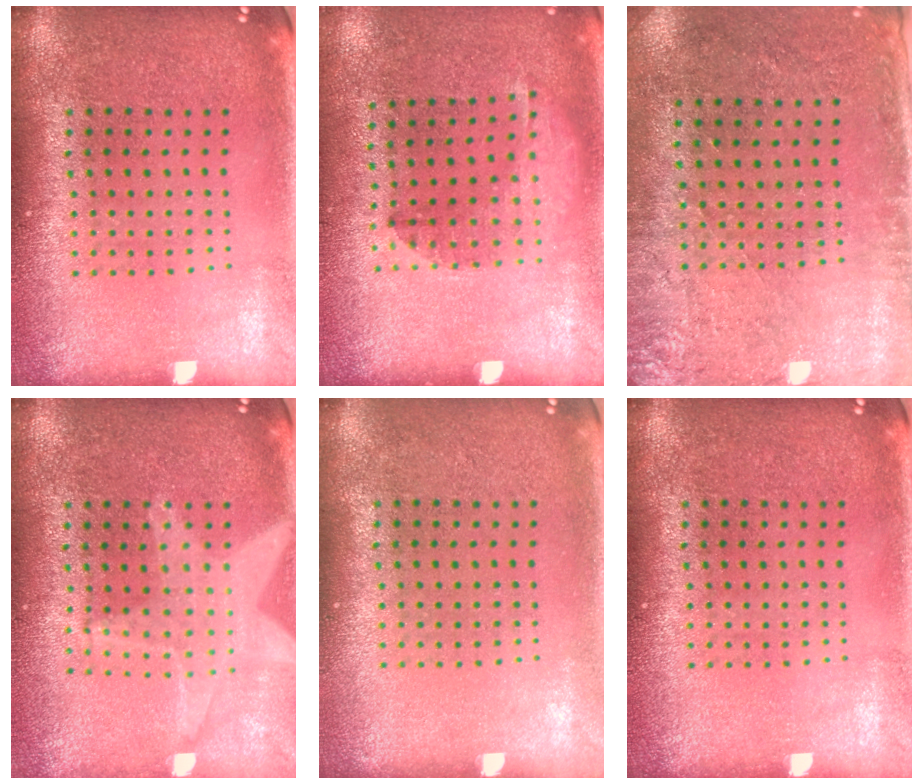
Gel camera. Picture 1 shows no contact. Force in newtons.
{"total": 1.3, "press": 1.0, "slide": 0.8}
{"total": 2.8, "press": 2.3, "slide": 1.6}
{"total": 1.8, "press": 1.6, "slide": 0.9}
{"total": 0.0}
{"total": 0.0}